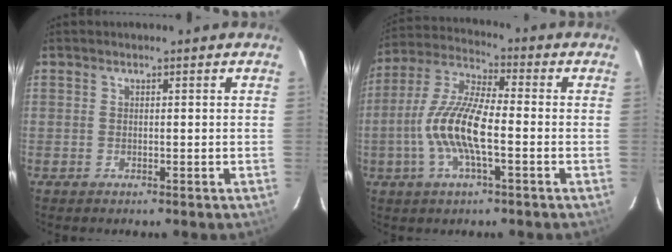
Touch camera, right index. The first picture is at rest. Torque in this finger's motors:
{"motor_torque": [0.53, -0.23, 0.41, 0.21]}